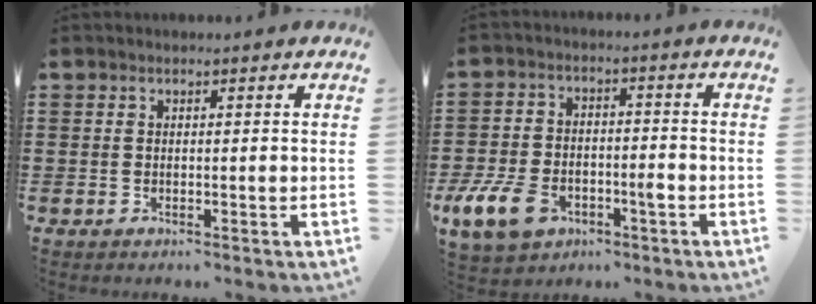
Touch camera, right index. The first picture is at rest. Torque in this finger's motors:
{"motor_torque": [2.14, 0.00, 0.27, 0.19]}